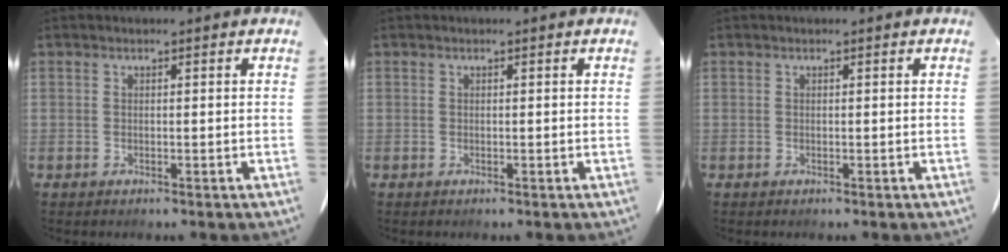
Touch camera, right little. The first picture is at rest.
{"total": 0.0}
{"total": 0.0}